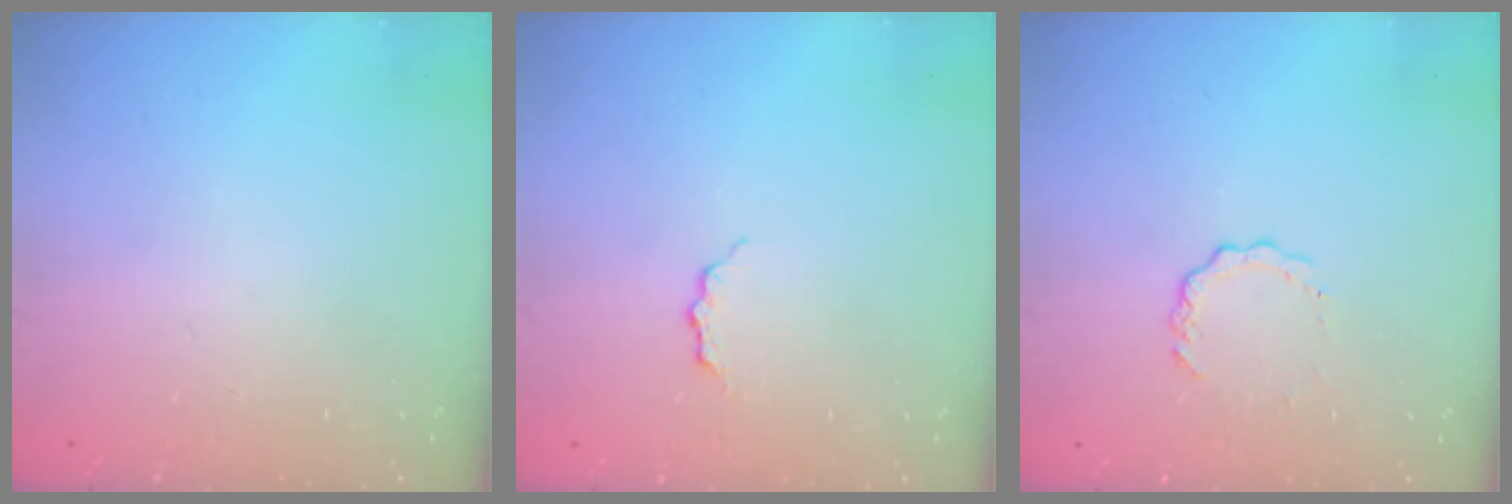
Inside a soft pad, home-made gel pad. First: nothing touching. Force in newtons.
{"total": 4.0, "press": 3.9, "slide": 0.5}
{"total": 3.8, "press": 3.8, "slide": 0.4}